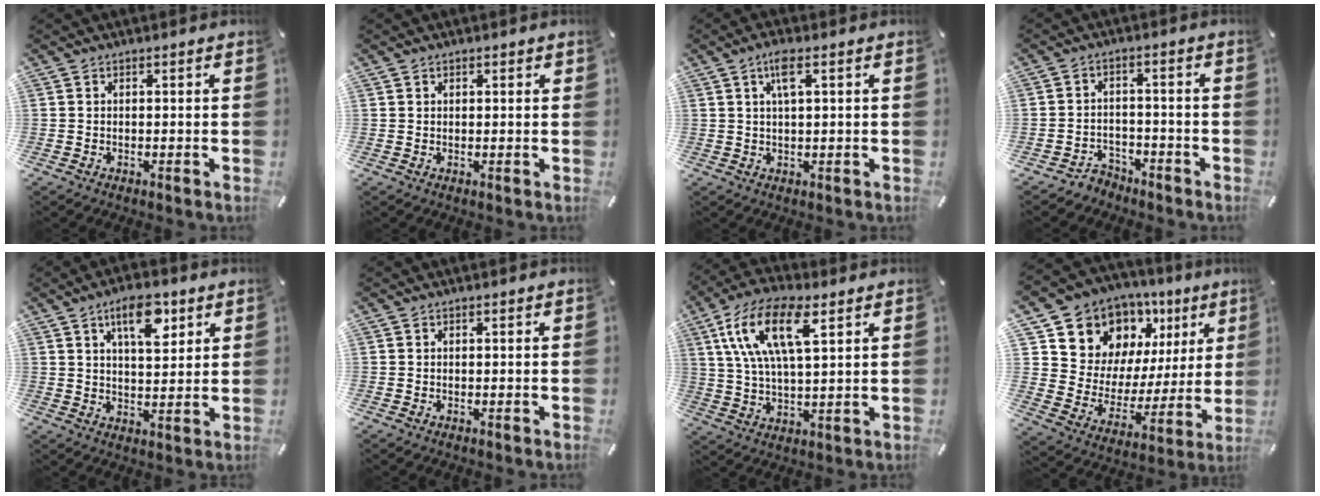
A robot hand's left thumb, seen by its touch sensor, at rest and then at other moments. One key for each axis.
{"total": 0.7, "fx": 0.4, "fy": 0.6, "fz": 0.1, "tx": -0.001, "ty": 0.003, "tz": 0.008}
{"total": 4.9, "fx": 1.9, "fy": 1.3, "fz": 4.4, "tx": -0.091, "ty": 0.006, "tz": 0.031}
{"total": 4.0, "fx": -3.0, "fy": 2.5, "fz": 0.8, "tx": -0.019, "ty": 0.013, "tz": -0.061}
{"total": 10.1, "fx": 5.3, "fy": 4.5, "fz": 7.3, "tx": -0.107, "ty": -0.017, "tz": 0.087}
{"total": 0.0}
{"total": 14.7, "fx": 6.7, "fy": 5.7, "fz": 11.8, "tx": -0.258, "ty": 0.001, "tz": 0.116}
{"total": 13.0, "fx": 9.4, "fy": 8.8, "fz": 1.9, "tx": -0.042, "ty": -0.096, "tz": 0.170}